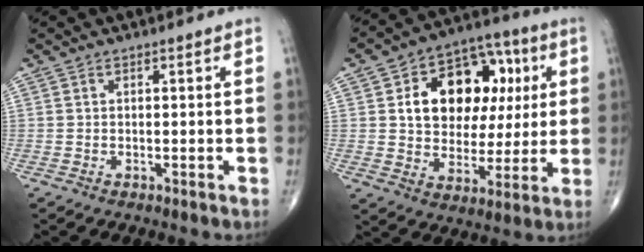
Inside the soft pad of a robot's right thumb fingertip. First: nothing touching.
{"total": 18.8, "force": [4.3, 13.1, 12.8], "torque": [-0.143, 0.017, 0.068]}